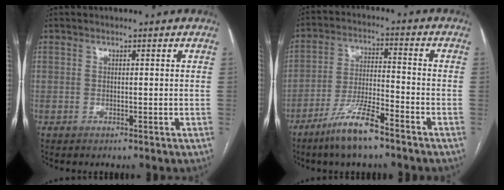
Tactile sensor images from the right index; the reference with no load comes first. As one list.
[{"total": 9.5, "force": [-6.6, 1.2, 6.6], "torque": [-0.132, -0.013, -0.125]}]